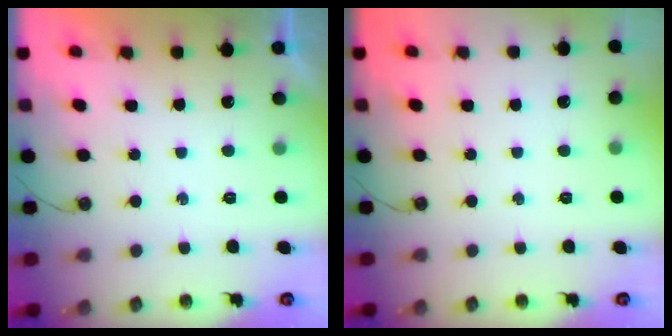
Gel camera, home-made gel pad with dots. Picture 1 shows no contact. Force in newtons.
{"total": 0.0}